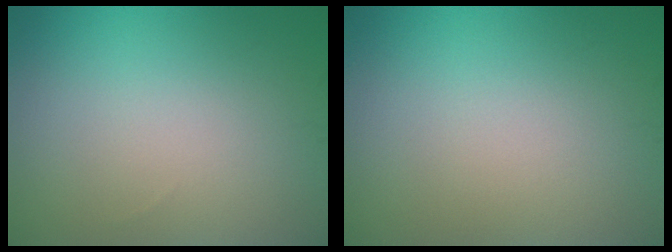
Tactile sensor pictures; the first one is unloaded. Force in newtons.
{"total": 0.0}